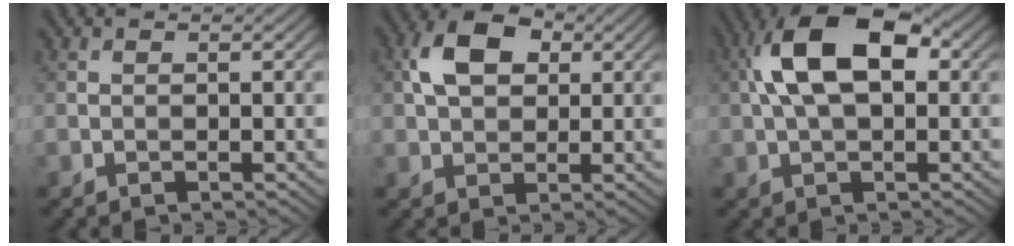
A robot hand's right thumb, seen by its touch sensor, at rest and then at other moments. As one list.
[{"total": 6.7, "force": [1.8, 4.4, 4.7], "torque": [-0.101, 0.015, 0.026]}, {"total": 10.9, "force": [2.0, 5.4, 9.2], "torque": [-0.184, 0.022, 0.026]}]